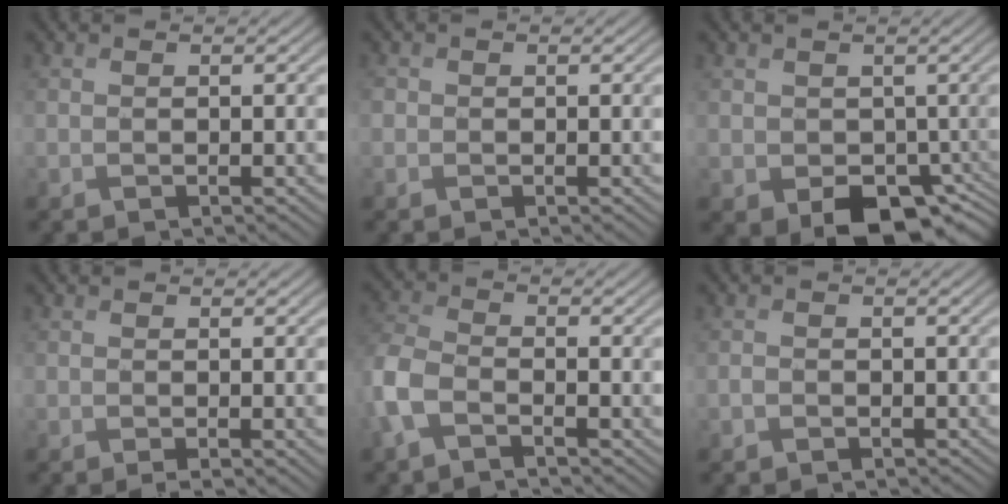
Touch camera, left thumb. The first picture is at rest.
{"total": 1.0, "force": [-0.2, 1.0, 0.2], "torque": [-0.002, -0.004, -0.009]}
{"total": 6.7, "force": [-2.5, 4.8, 4.0], "torque": [-0.077, -0.029, -0.032]}
{"total": 0.9, "force": [0.0, 0.2, 0.8], "torque": [-0.015, -0.005, 0.000]}
{"total": 5.9, "force": [-2.4, 3.7, 3.9], "torque": [-0.115, -0.004, -0.063]}
{"total": 1.0, "force": [-0.4, 0.9, 0.3], "torque": [-0.006, -0.004, -0.011]}